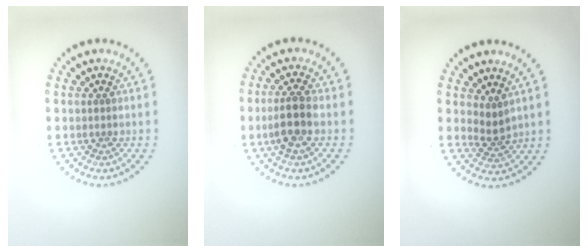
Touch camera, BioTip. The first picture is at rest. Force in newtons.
{"total": 3.0, "press": 2.8, "slide": 1.2}
{"total": 1.9, "press": 1.2, "slide": 1.4}